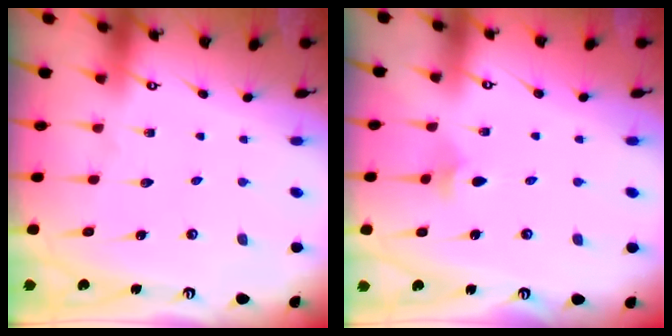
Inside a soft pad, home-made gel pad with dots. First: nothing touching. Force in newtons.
{"total": 3.9, "press": 3.8, "slide": 1.1}